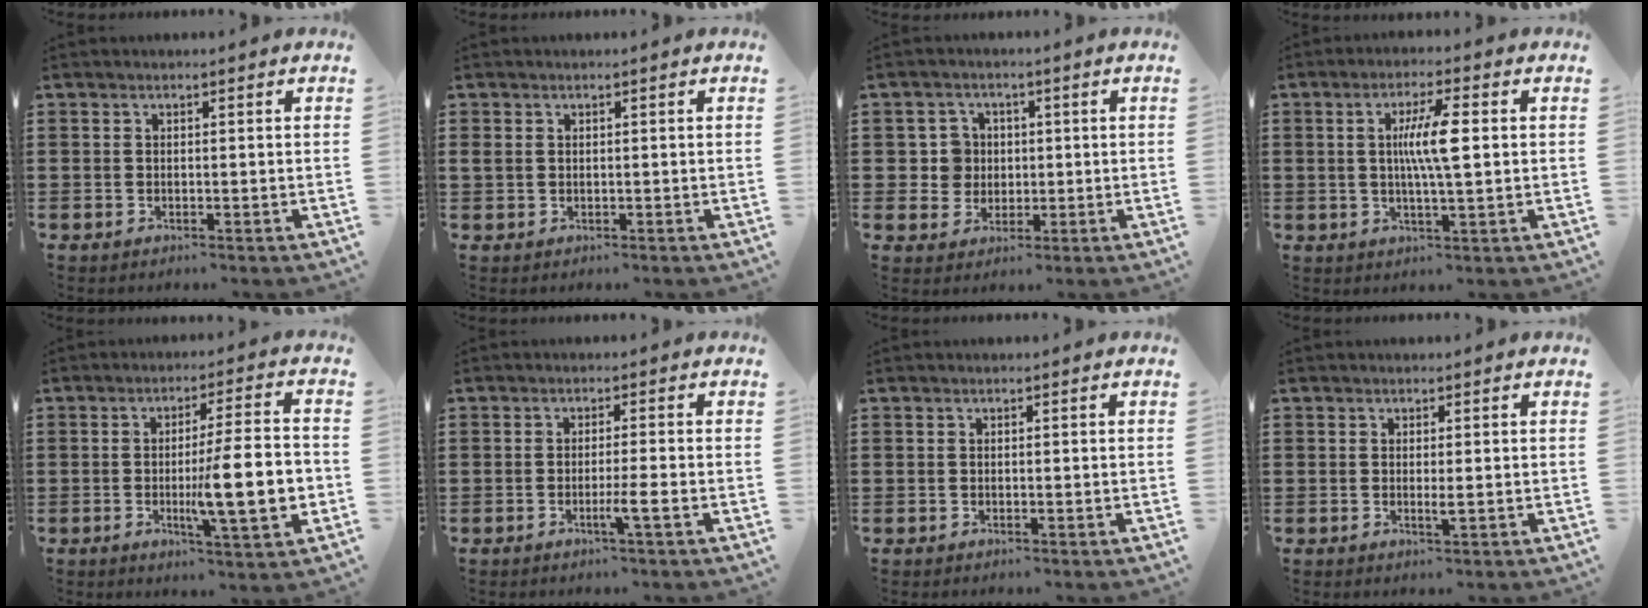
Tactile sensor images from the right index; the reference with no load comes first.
{"total": 1.0, "force": [0.4, 0.8, 0.5], "torque": [-0.013, 0.003, 0.007]}
{"total": 4.5, "force": [0.4, 4.3, 1.3], "torque": [-0.044, 0.015, 0.005]}
{"total": 6.8, "force": [0.8, 0.9, 6.7], "torque": [-0.123, 0.000, 0.008]}
{"total": 13.2, "force": [-2.0, 2.5, 12.8], "torque": [-0.194, -0.011, -0.036]}
{"total": 3.4, "force": [-1.4, -0.4, 3.1], "torque": [-0.049, -0.011, -0.026]}
{"total": 0.0}
{"total": 1.4, "force": [-0.1, 0.1, 1.4], "torque": [-0.026, -0.004, -0.002]}